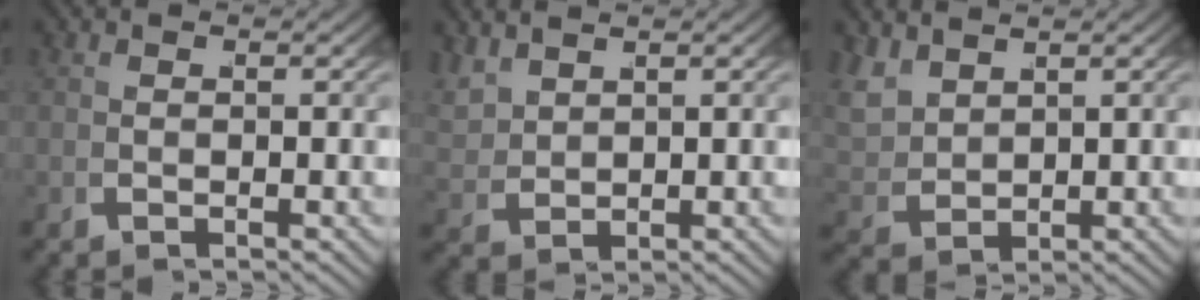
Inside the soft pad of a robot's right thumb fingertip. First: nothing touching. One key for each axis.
{"total": 2.6, "fx": 2.0, "fy": 1.1, "fz": 1.2, "tx": -0.030, "ty": 0.002, "tz": 0.049}
{"total": 3.4, "fx": 1.9, "fy": 2.0, "fz": 2.0, "tx": -0.053, "ty": -0.005, "tz": 0.047}